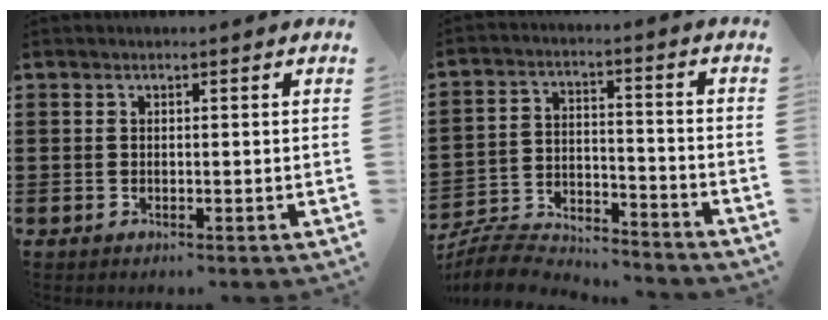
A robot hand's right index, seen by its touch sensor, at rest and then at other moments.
{"total": 6.9, "force": [-6.7, 1.1, 1.3], "torque": [-0.042, 0.001, -0.139]}